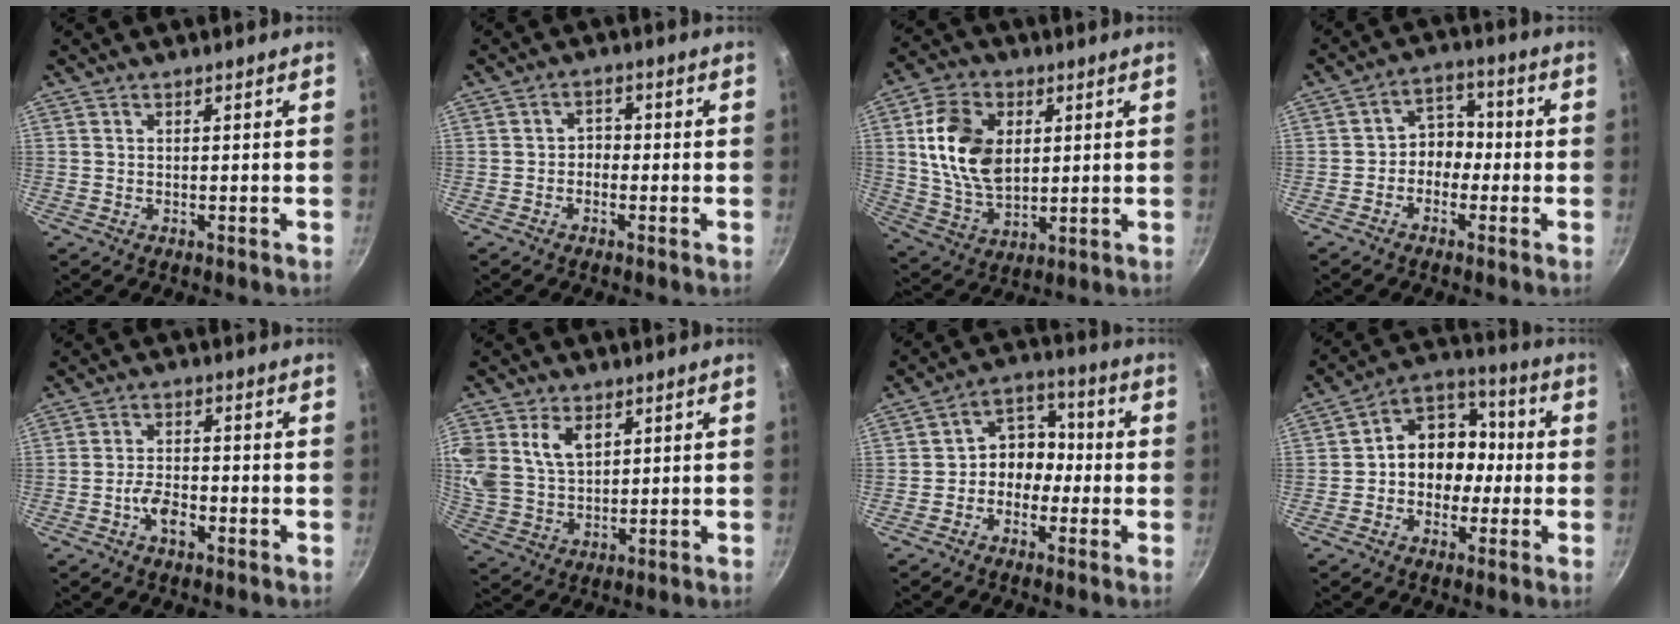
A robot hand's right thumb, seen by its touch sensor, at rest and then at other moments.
{"total": 2.4, "force": [-0.9, 1.9, 1.2], "torque": [-0.006, 0.014, -0.019]}
{"total": 14.7, "force": [2.8, 9.8, 10.5], "torque": [-0.177, -0.008, 0.058]}
{"total": 5.9, "force": [-1.5, 4.8, 3.1], "torque": [0.000, 0.033, -0.037]}
{"total": 5.0, "force": [-2.3, 2.6, 3.6], "torque": [-0.059, 0.021, -0.043]}
{"total": 12.4, "force": [4.7, 8.8, 7.4], "torque": [-0.157, -0.005, 0.098]}
{"total": 8.0, "force": [-1.8, 6.5, 4.2], "torque": [-0.013, 0.042, -0.043]}
{"total": 12.1, "force": [-1.2, 10.0, 6.7], "torque": [-0.043, 0.046, -0.036]}